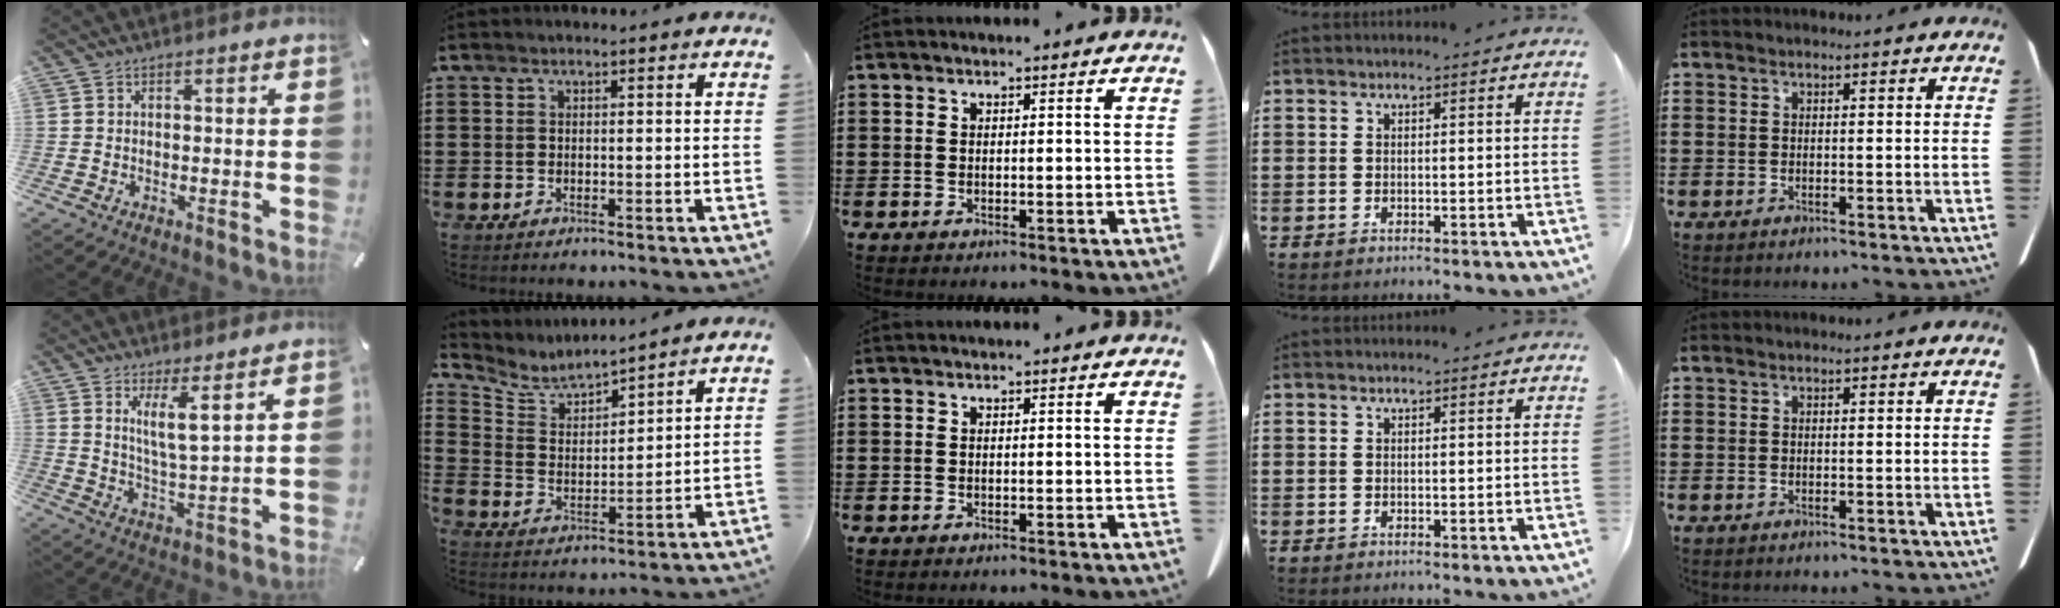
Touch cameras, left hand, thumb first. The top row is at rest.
{"thumb": {"total": 7.3, "force": [4.6, 0.5, 5.7], "torque": [-0.110, -0.022, 0.075]}, "index": {"total": 4.9, "force": [4.7, 1.0, 1.3], "torque": [-0.054, -0.029, 0.076]}}